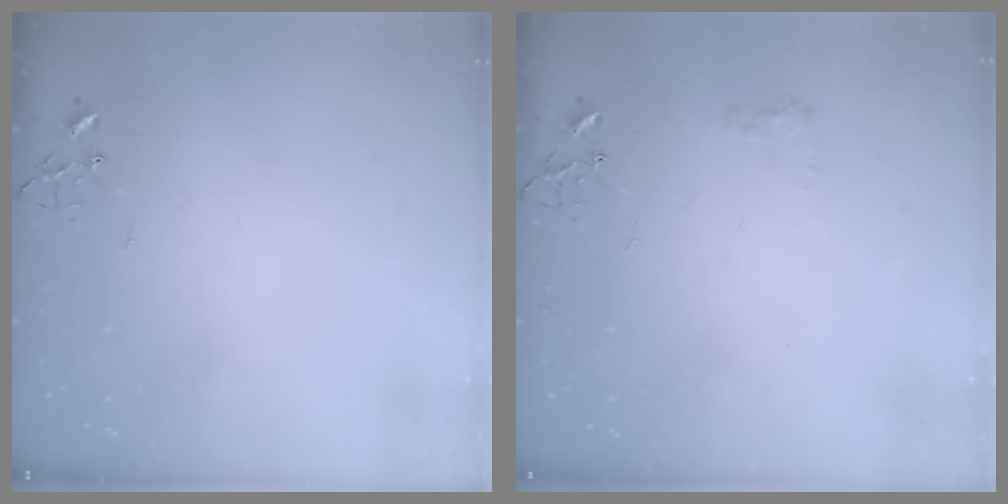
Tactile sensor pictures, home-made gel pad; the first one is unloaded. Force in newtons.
{"total": 6.3, "press": 6.2, "slide": 0.9}